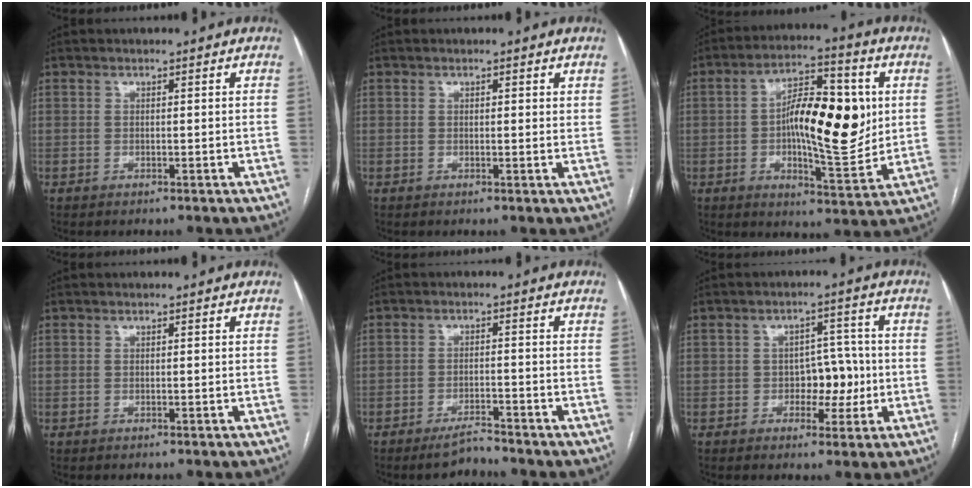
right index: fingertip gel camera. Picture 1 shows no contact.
{"total": 1.2, "force": [0.7, 0.4, 0.8], "torque": [-0.012, -0.002, 0.006]}
{"total": 15.7, "force": [1.1, 4.8, 15.0], "torque": [-0.241, 0.013, 0.017]}
{"total": 0.0}
{"total": 3.7, "force": [-3.4, 0.3, 1.5], "torque": [-0.028, -0.009, -0.058]}
{"total": 5.4, "force": [-1.0, 3.4, 4.1], "torque": [-0.051, 0.016, -0.010]}